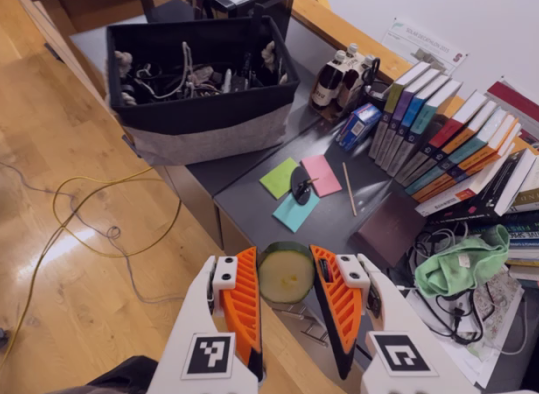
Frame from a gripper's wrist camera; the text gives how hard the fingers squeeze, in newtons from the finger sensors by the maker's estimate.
{"total": 10.2, "left": 10.6, "right": 9.8}